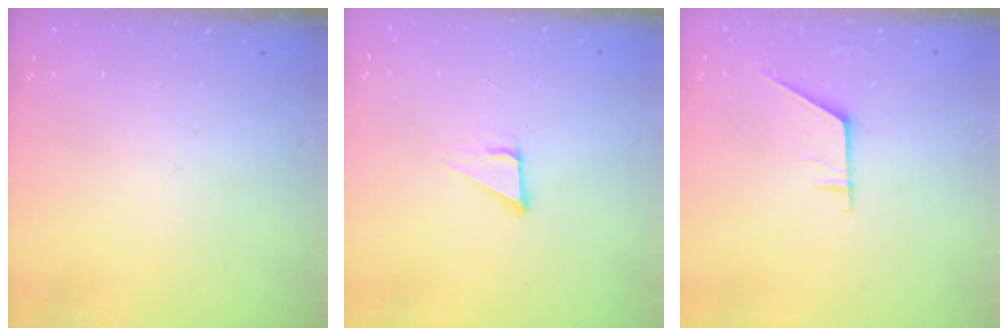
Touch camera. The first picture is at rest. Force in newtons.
{"total": 2.8, "press": 2.8, "slide": 0.2}
{"total": 4.4, "press": 4.4, "slide": 0.5}